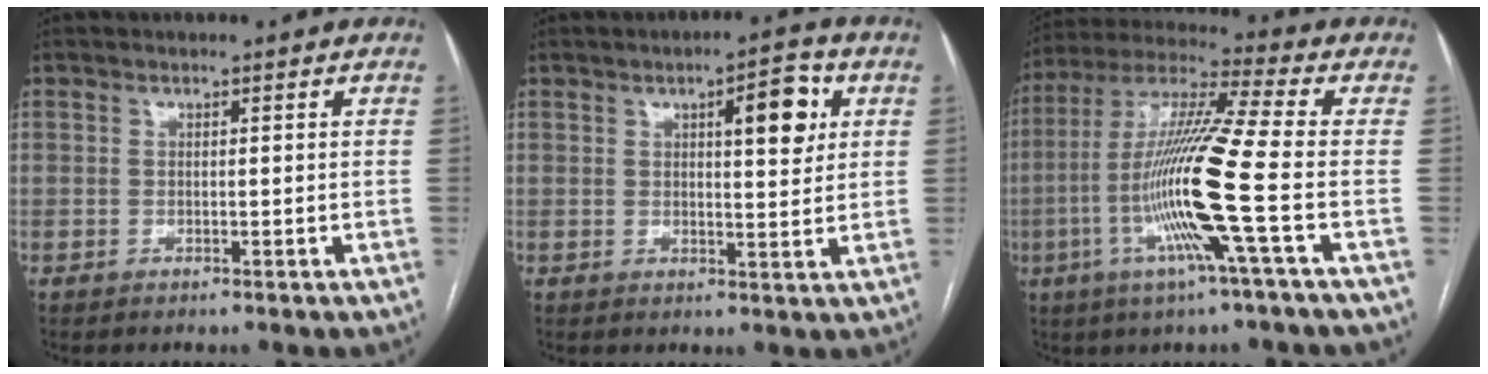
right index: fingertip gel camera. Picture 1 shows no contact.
{"total": 7.2, "force": [2.6, 1.9, 6.4], "torque": [-0.089, 0.007, 0.033]}
{"total": 16.3, "force": [-4.2, -1.4, 15.7], "torque": [-0.312, -0.010, -0.092]}